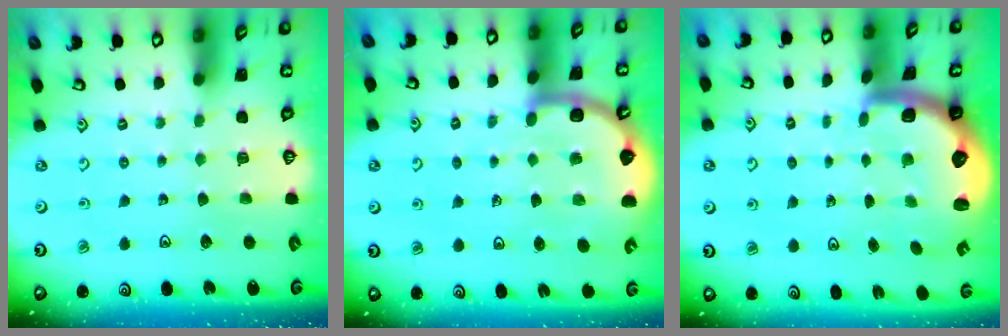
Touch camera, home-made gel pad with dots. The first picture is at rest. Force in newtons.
{"total": 7.3, "press": 7.0, "slide": 2.1}
{"total": 2.9, "press": 2.6, "slide": 1.4}